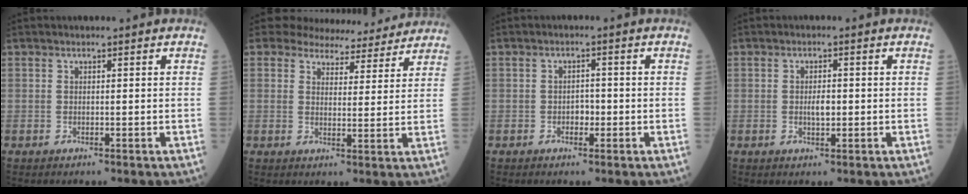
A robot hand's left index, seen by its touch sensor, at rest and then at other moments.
{"total": 10.8, "force": [10.2, 3.2, 1.7], "torque": [-0.009, -0.006, 0.118]}
{"total": 1.6, "force": [-0.8, 1.0, 1.0], "torque": [-0.010, 0.002, -0.015]}
{"total": 1.8, "force": [-0.3, 0.7, 1.7], "torque": [-0.030, -0.003, -0.006]}